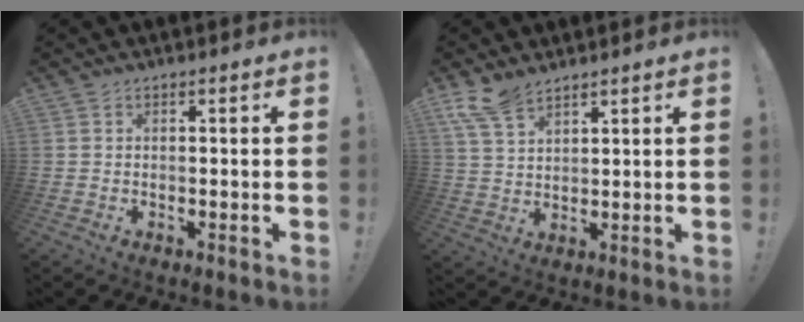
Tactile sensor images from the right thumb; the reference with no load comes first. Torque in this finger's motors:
{"motor_torque": [0.00, 0.08, 0.35, 0.28, 0.00]}